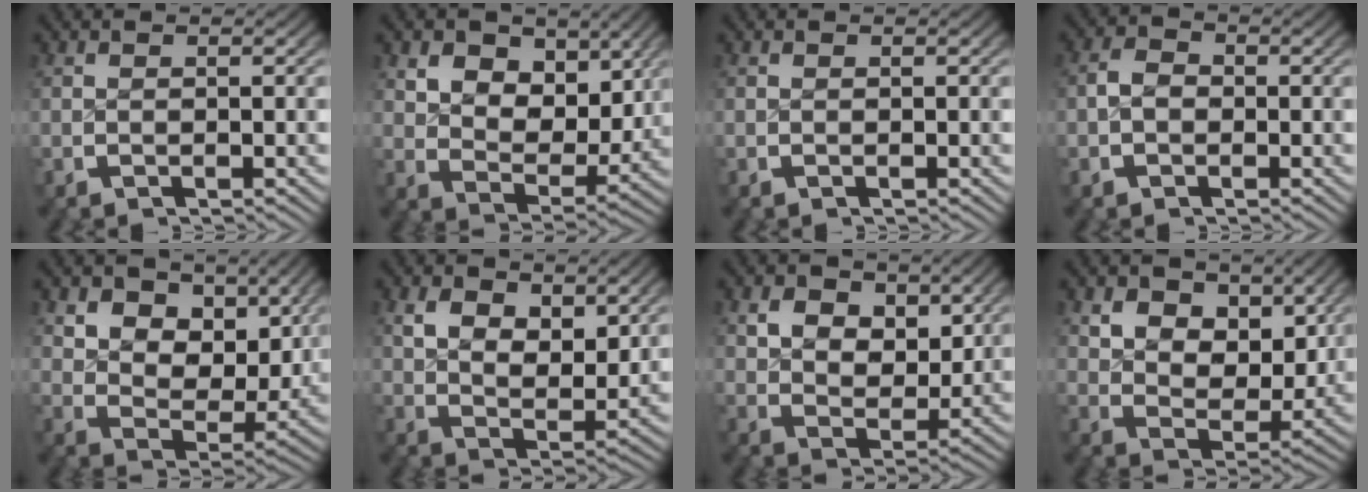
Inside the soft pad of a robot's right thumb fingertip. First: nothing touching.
{"total": 7.5, "force": [1.7, 5.4, 5.0], "torque": [-0.100, -0.037, 0.041]}
{"total": 0.0}
{"total": 2.0, "force": [-0.5, 1.6, 1.1], "torque": [-0.019, -0.003, -0.012]}
{"total": 8.3, "force": [1.9, 5.8, 5.6], "torque": [-0.107, -0.036, 0.043]}
{"total": 5.2, "force": [1.8, 3.2, 3.6], "torque": [-0.065, -0.028, 0.042]}
{"total": 5.1, "force": [1.4, 3.8, 3.2], "torque": [-0.062, -0.030, 0.036]}
{"total": 6.7, "force": [1.6, 4.8, 4.4], "torque": [-0.089, -0.037, 0.039]}